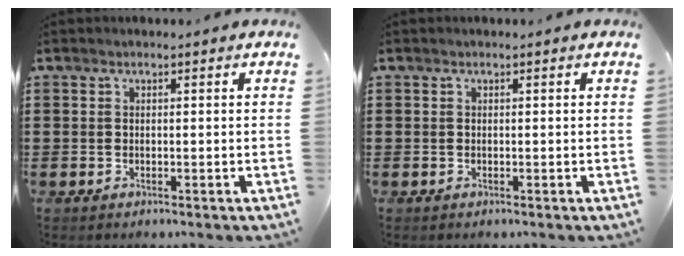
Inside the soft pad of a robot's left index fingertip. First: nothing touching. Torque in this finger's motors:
{"motor_torque": [0.00, 0.00, 0.00, -0.01]}